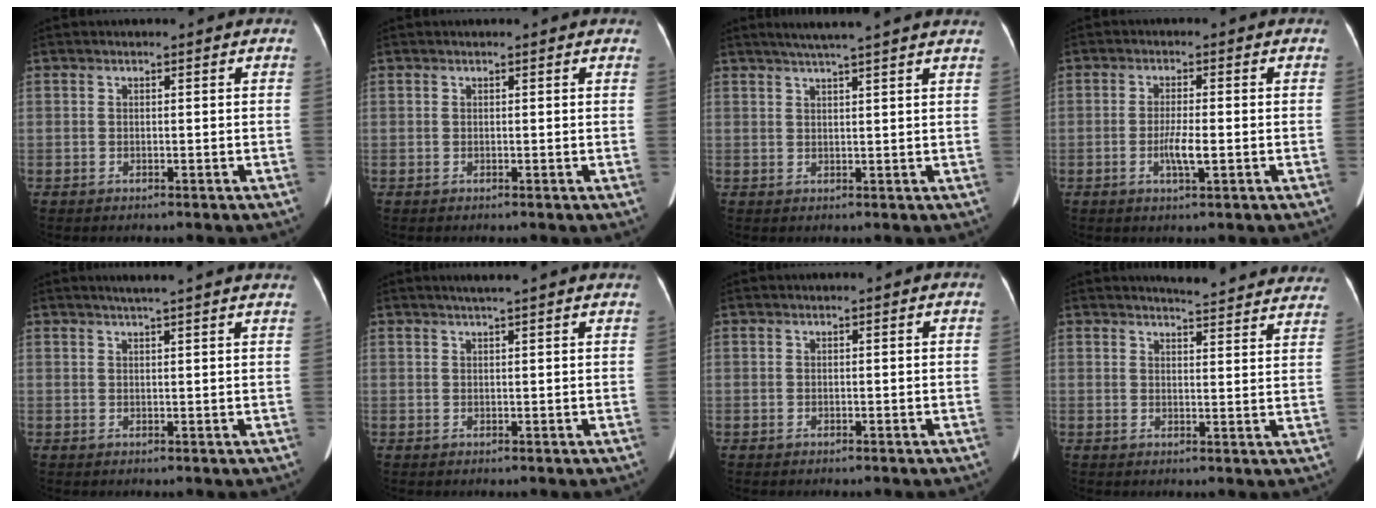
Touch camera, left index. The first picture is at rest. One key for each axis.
{"total": 2.3, "fx": 2.1, "fy": 0.6, "fz": 0.8, "tx": -0.012, "ty": 0.009, "tz": 0.010}
{"total": 10.3, "fx": 8.7, "fy": -0.4, "fz": 5.5, "tx": -0.083, "ty": 0.030, "tz": 0.102}
{"total": 3.6, "fx": -1.0, "fy": 0.4, "fz": 3.5, "tx": -0.069, "ty": -0.003, "tz": -0.017}
{"total": 8.8, "fx": 7.7, "fy": 0.0, "fz": 4.3, "tx": -0.059, "ty": 0.022, "tz": 0.081}
{"total": 6.0, "fx": 5.1, "fy": -0.2, "fz": 3.1, "tx": -0.047, "ty": 0.025, "tz": 0.061}
{"total": 0.0}
{"total": 17.3, "fx": 16.7, "fy": 2.0, "fz": 4.1, "tx": -0.033, "ty": -0.052, "tz": 0.175}